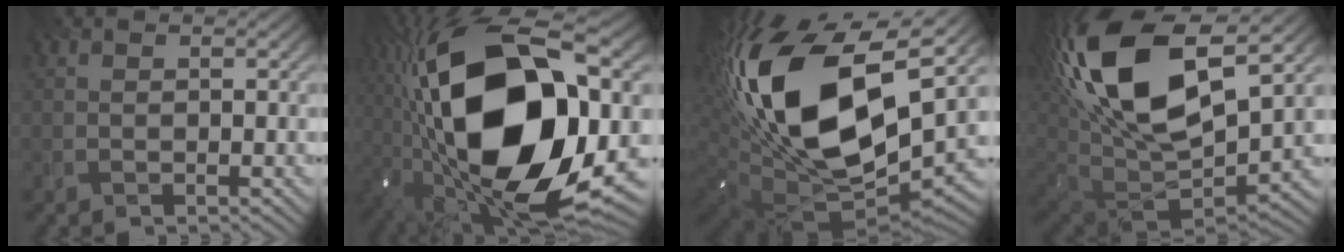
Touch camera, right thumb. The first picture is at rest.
{"total": 22.9, "force": [1.1, 11.4, 19.8], "torque": [-0.425, -0.006, 0.017]}
{"total": 20.9, "force": [4.6, 11.5, 16.8], "torque": [-0.390, -0.024, 0.095]}
{"total": 20.8, "force": [8.4, 10.0, 16.2], "torque": [-0.369, 0.030, 0.148]}